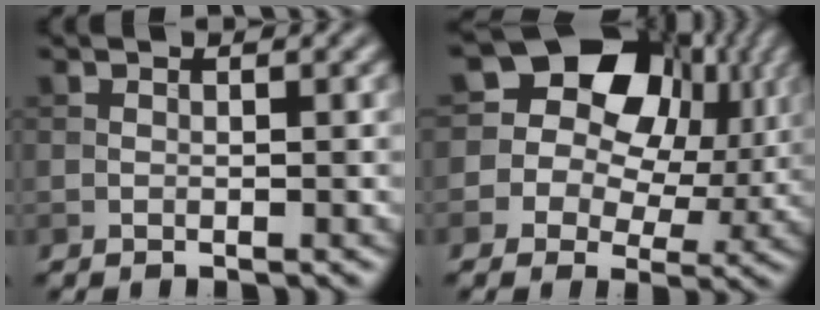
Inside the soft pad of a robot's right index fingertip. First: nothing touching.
{"total": 16.1, "force": [5.7, 12.6, 8.2], "torque": [-0.172, 0.053, 0.080]}